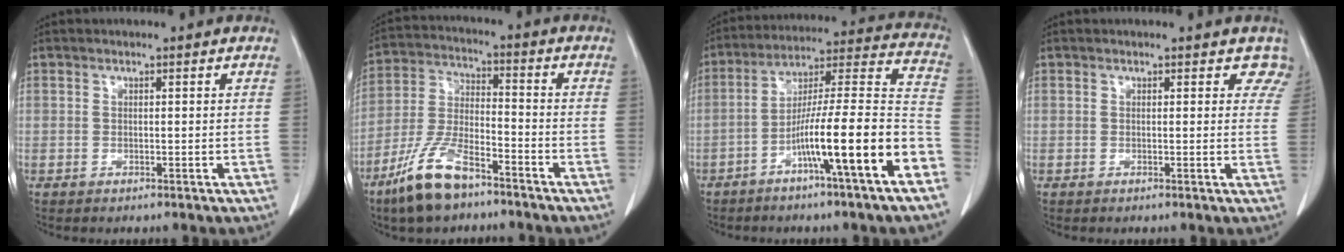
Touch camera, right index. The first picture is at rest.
{"total": 11.3, "force": [-7.8, 3.4, 7.4], "torque": [-0.165, -0.012, -0.153]}
{"total": 17.6, "force": [-8.0, -0.5, 15.7], "torque": [-0.238, 0.010, -0.131]}
{"total": 3.2, "force": [2.7, 1.8, 0.2], "torque": [0.025, -0.007, 0.005]}